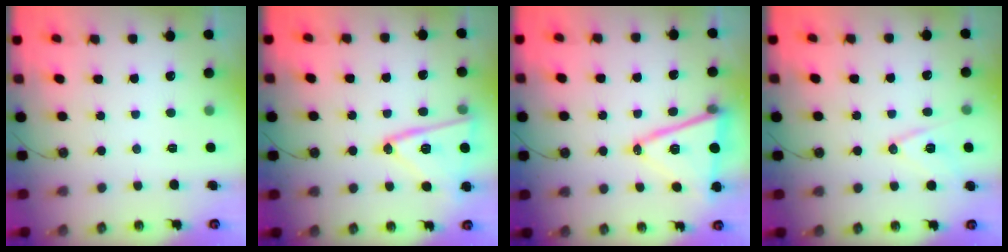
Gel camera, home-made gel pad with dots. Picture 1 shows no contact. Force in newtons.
{"total": 16.5, "press": 16.2, "slide": 3.4}
{"total": 15.5, "press": 15.0, "slide": 4.1}
{"total": 11.5, "press": 11.1, "slide": 3.3}